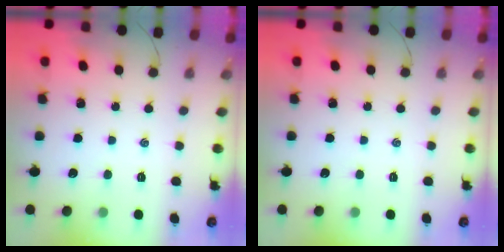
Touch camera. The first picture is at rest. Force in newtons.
{"total": 0.0}